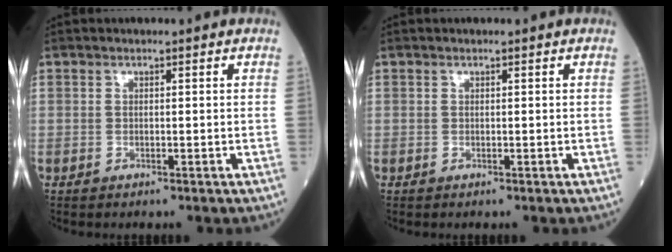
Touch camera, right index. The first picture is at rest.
{"total": 0.0}